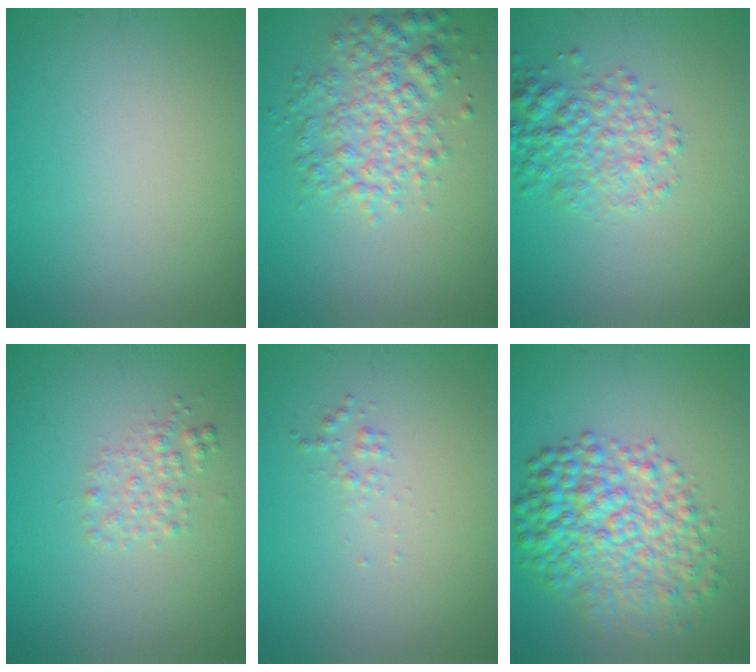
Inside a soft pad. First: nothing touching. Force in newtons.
{"total": 4.5, "press": 4.5, "slide": 0.1}
{"total": 4.0, "press": 4.0, "slide": 0.1}
{"total": 1.6, "press": 1.6, "slide": 0.0}
{"total": 0.7, "press": 0.7, "slide": 0.0}
{"total": 7.5, "press": 7.5, "slide": 0.1}